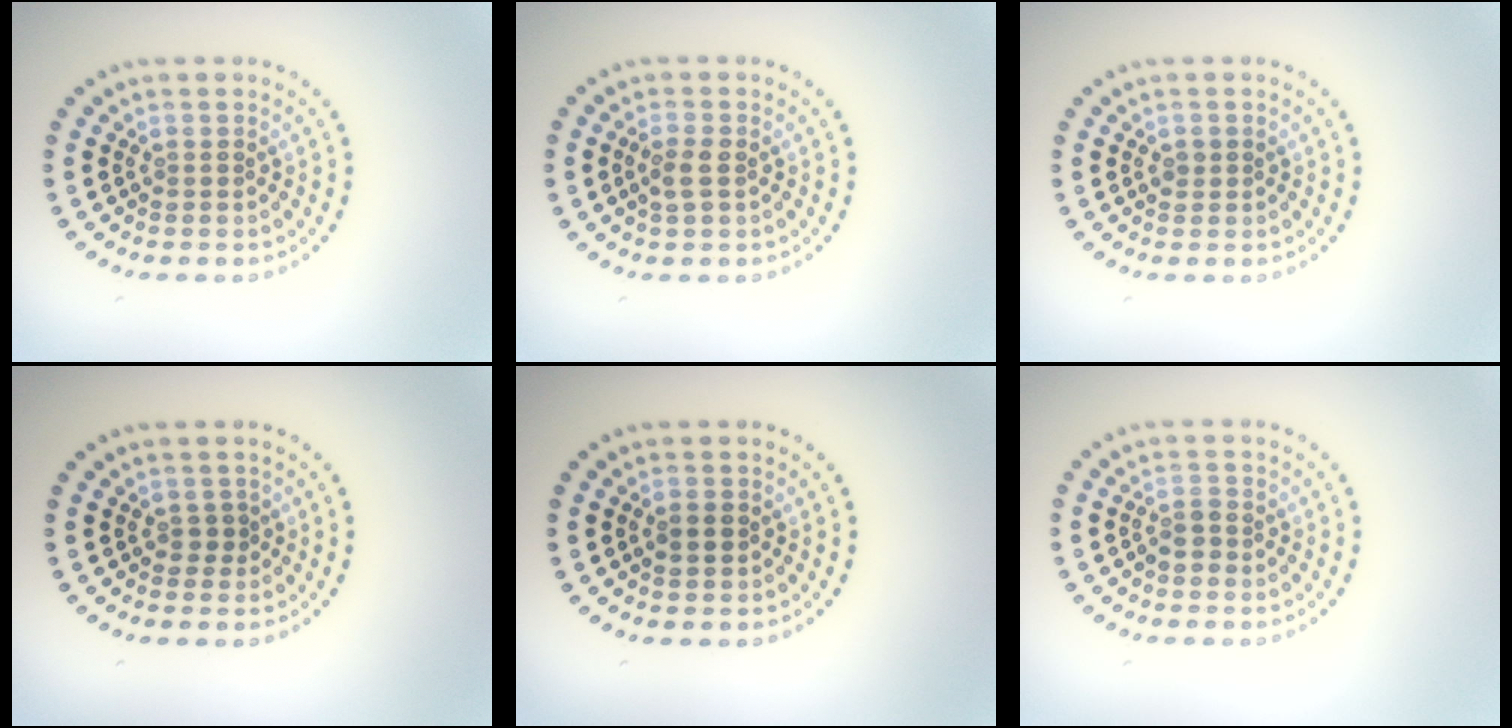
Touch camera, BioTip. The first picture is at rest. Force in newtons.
{"total": 1.8, "press": 1.7, "slide": 0.6}
{"total": 0.9, "press": 0.9, "slide": 0.0}
{"total": 0.8, "press": 0.7, "slide": 0.3}
{"total": 1.2, "press": 1.2, "slide": 0.2}
{"total": 1.6, "press": 1.3, "slide": 0.9}